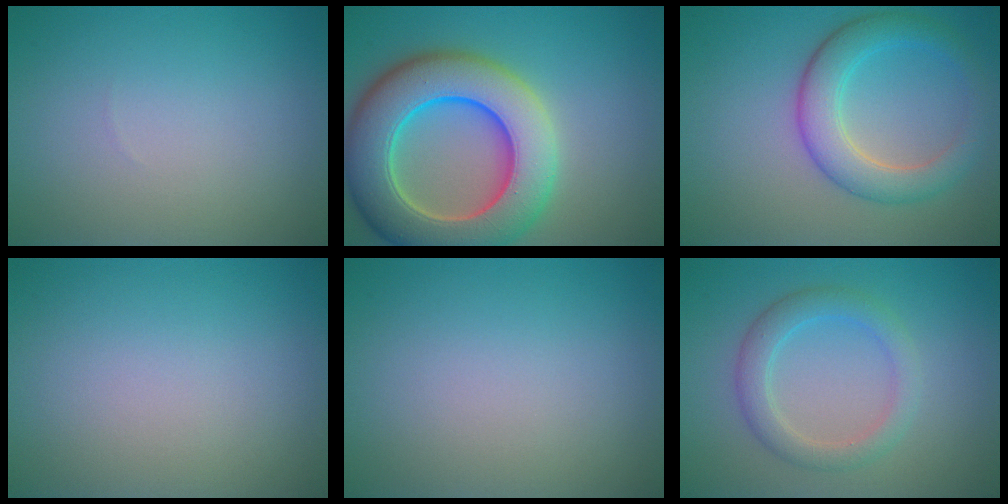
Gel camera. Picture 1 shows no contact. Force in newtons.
{"total": 11.7, "press": 11.7, "slide": 0.5}
{"total": 4.9, "press": 4.9, "slide": 0.3}
{"total": 0.0}
{"total": 0.0}
{"total": 3.1, "press": 3.1, "slide": 0.2}